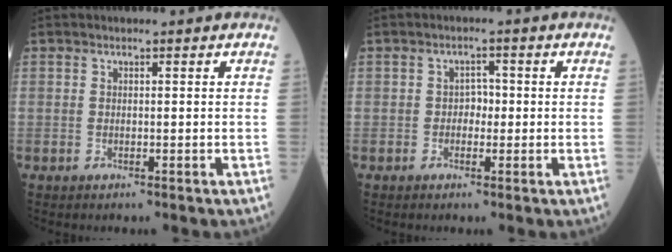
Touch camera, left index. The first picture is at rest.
{"total": 2.0, "force": [-0.5, 1.4, 1.4], "torque": [-0.013, 0.003, -0.012]}